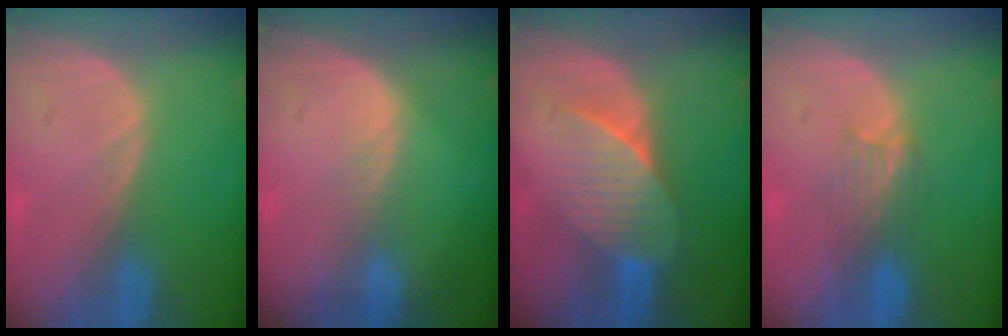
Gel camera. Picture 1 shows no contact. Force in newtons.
{"total": 1.3, "press": 1.3, "slide": 0.1}
{"total": 7.2, "press": 6.7, "slide": 2.6}
{"total": 3.3, "press": 3.3, "slide": 0.1}